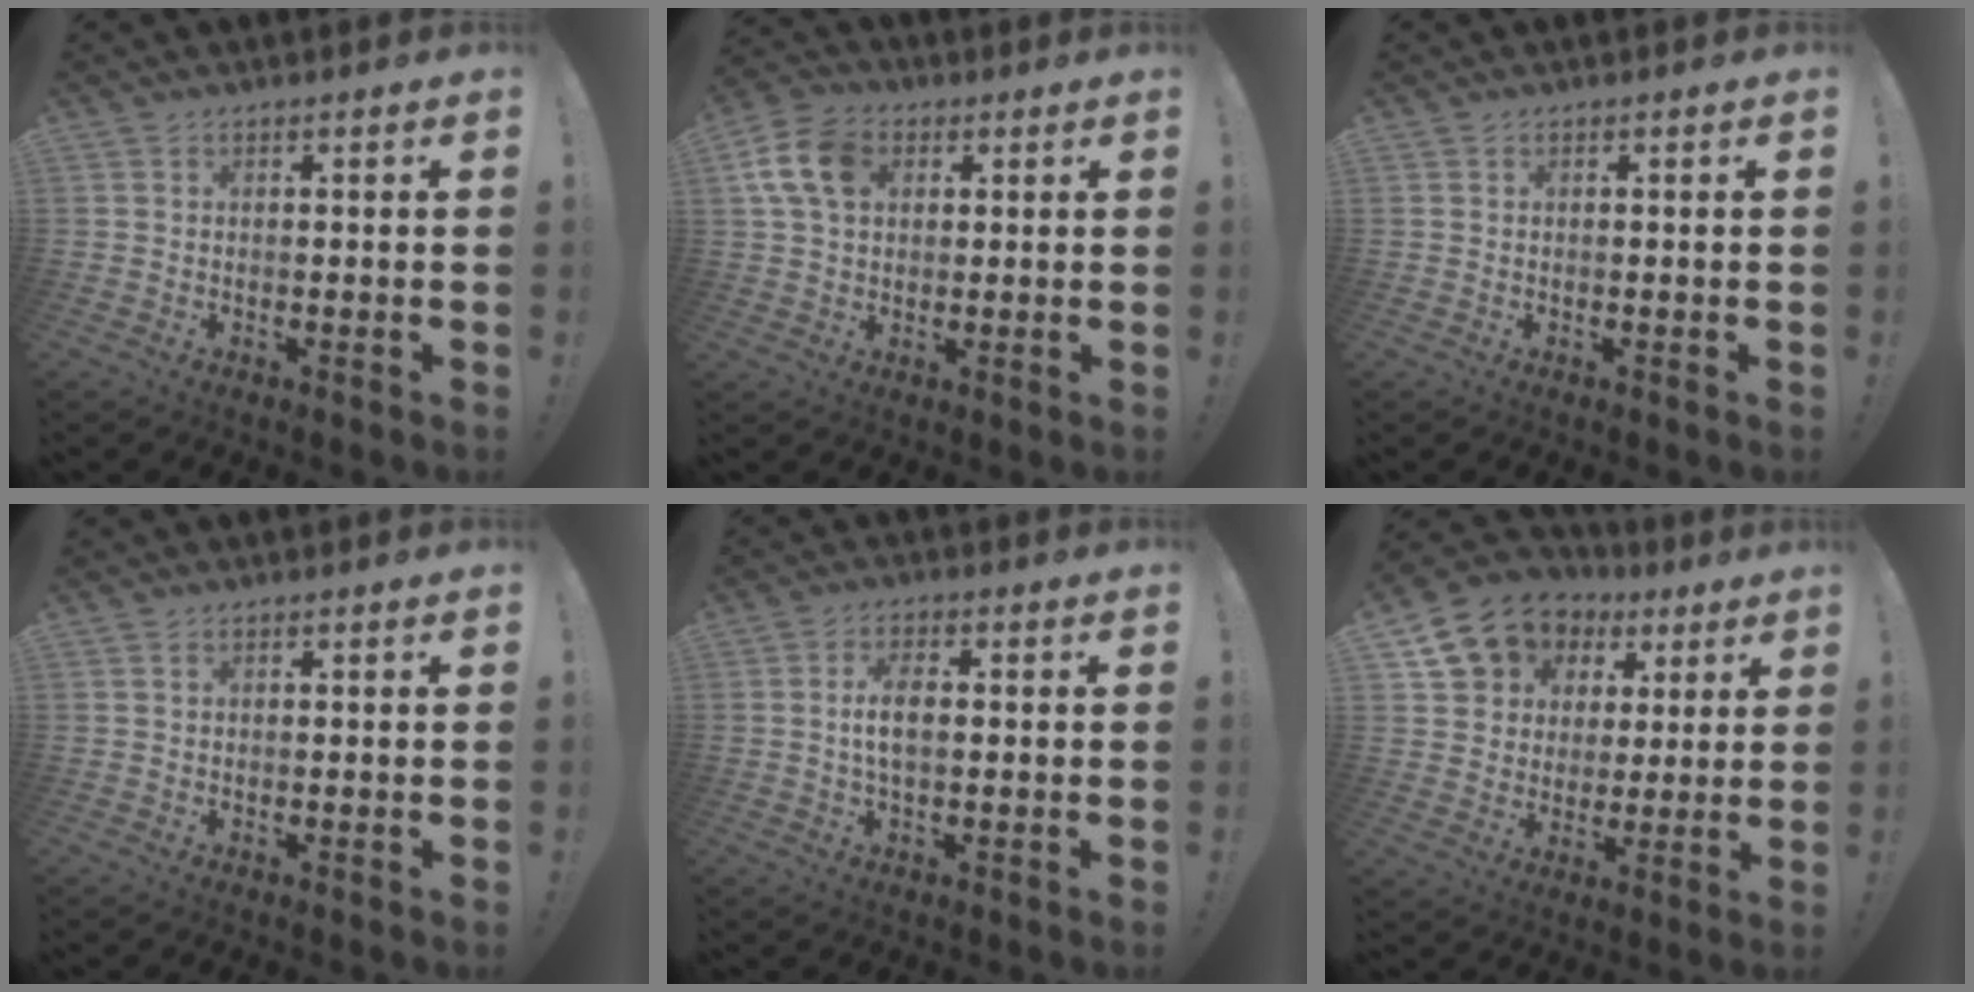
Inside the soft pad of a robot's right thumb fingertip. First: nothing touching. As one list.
[{"total": 11.6, "force": [3.5, 8.2, 7.3], "torque": [-0.141, 0.010, 0.070]}, {"total": 0.0}, {"total": 0.0}, {"total": 6.0, "force": [0.0, 2.6, 5.4], "torque": [-0.092, 0.003, -0.002]}, {"total": 12.2, "force": [6.5, 9.7, 3.5], "torque": [-0.055, -0.044, 0.135]}]